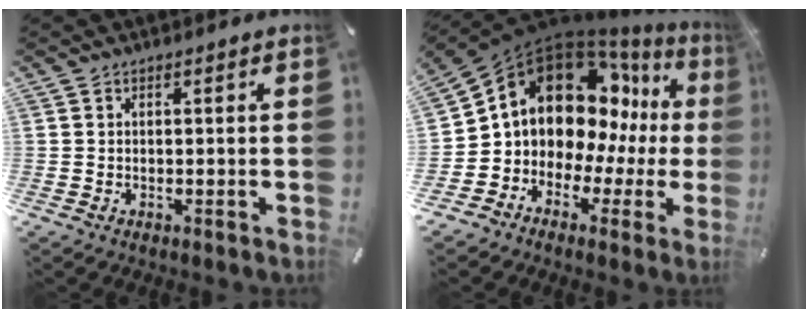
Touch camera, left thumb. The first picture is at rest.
{"total": 14.2, "force": [5.1, 11.3, 7.0], "torque": [-0.123, -0.060, 0.096]}